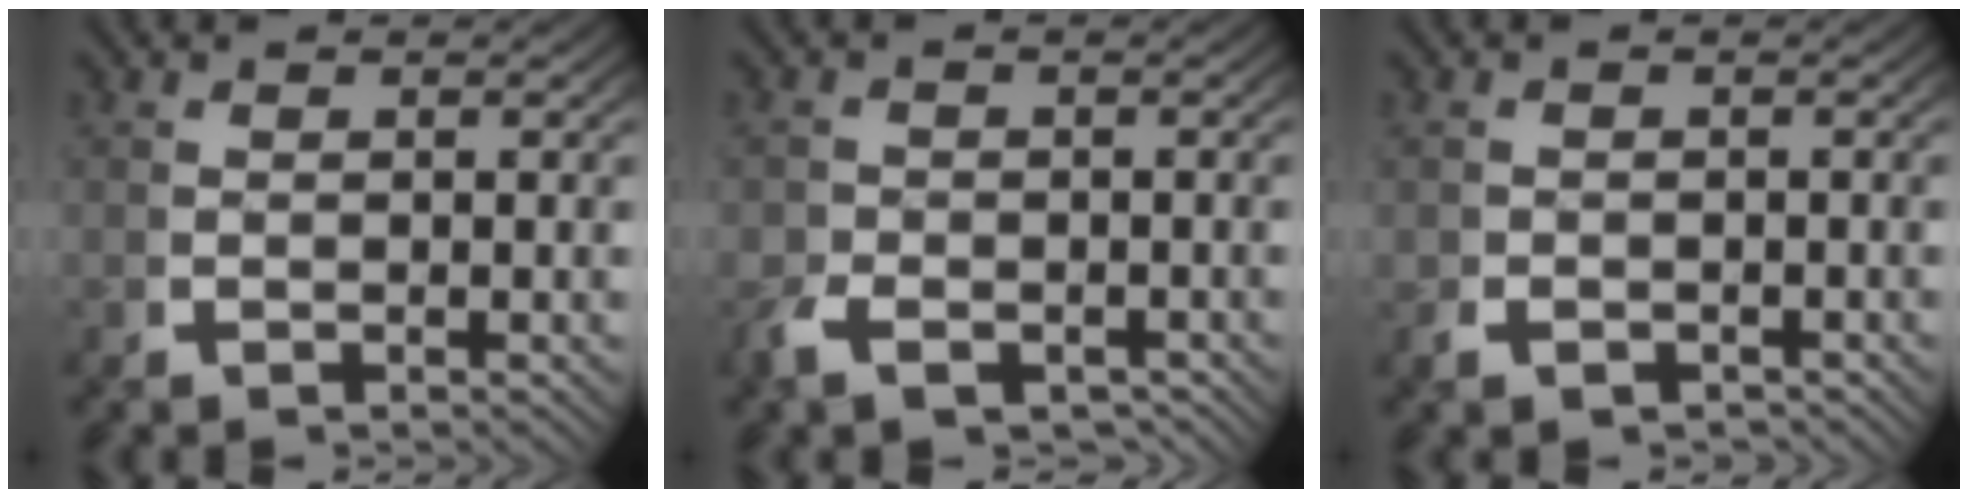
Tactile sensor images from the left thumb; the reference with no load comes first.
{"total": 2.8, "force": [-2.0, 1.6, 1.1], "torque": [-0.017, -0.009, -0.034]}
{"total": 1.6, "force": [-1.3, 0.8, 0.4], "torque": [-0.007, -0.006, -0.020]}